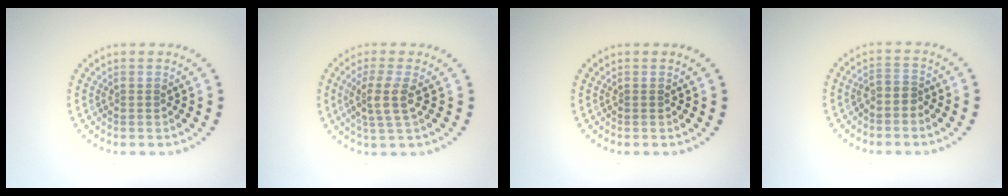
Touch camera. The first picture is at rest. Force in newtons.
{"total": 2.9, "press": 2.4, "slide": 1.6}
{"total": 0.0}
{"total": 1.3, "press": 0.9, "slide": 0.9}